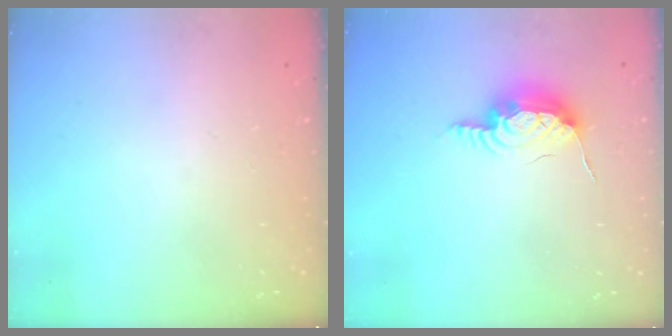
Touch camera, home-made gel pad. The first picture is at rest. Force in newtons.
{"total": 13.7, "press": 11.5, "slide": 7.4}